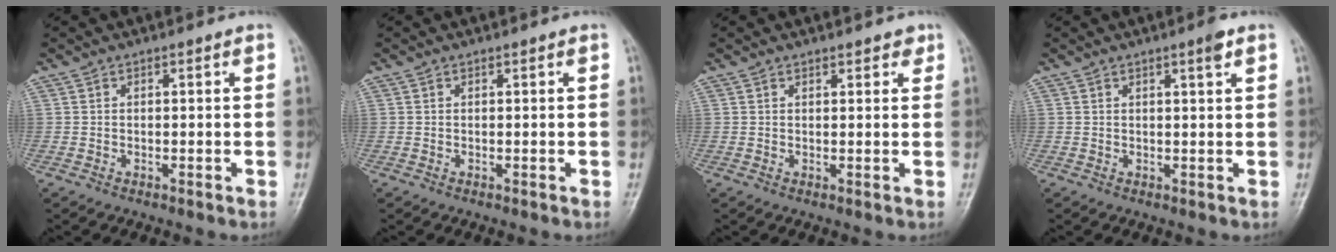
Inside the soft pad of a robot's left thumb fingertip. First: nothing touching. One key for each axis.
{"total": 0.0}
{"total": 2.0, "fx": 1.5, "fy": 1.0, "fz": 0.9, "tx": 0.004, "ty": -0.007, "tz": 0.016}
{"total": 2.0, "fx": 1.2, "fy": 0.1, "fz": 1.6, "tx": -0.025, "ty": -0.006, "tz": 0.020}